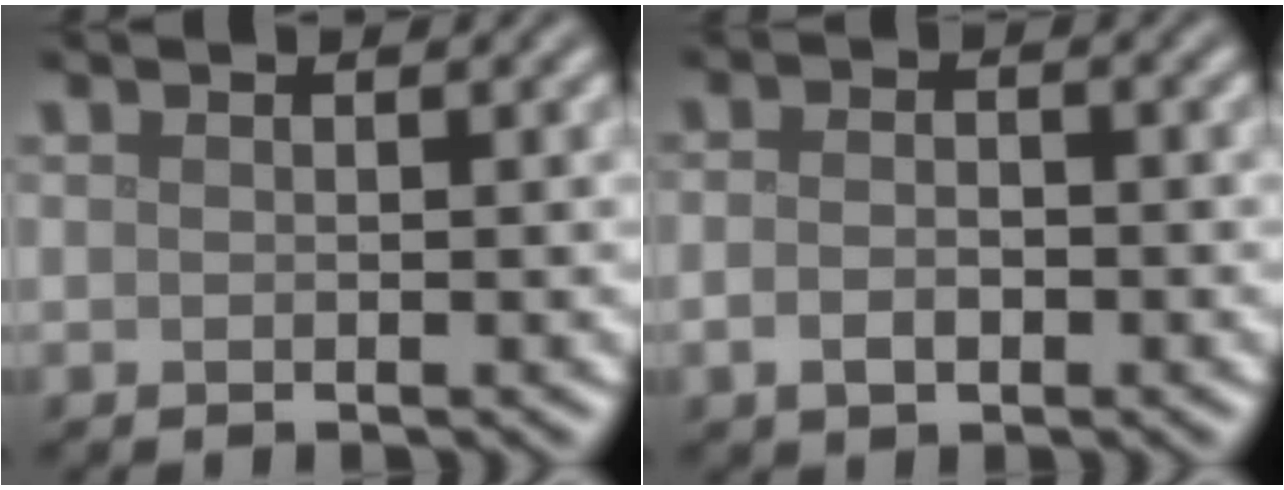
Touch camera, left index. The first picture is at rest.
{"total": 2.2, "force": [-0.7, 1.3, 1.6], "torque": [-0.032, -0.002, -0.014]}